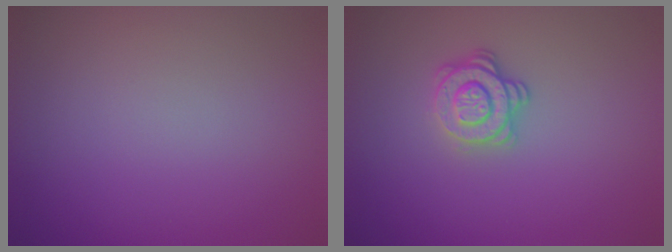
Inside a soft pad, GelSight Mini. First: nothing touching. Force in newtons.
{"total": 2.8, "press": 2.5, "slide": 1.3}